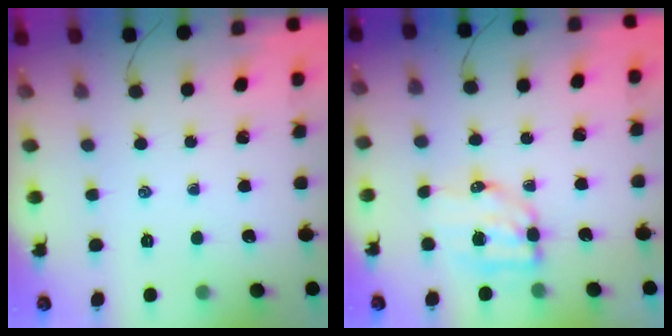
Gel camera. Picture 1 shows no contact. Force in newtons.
{"total": 6.9, "press": 6.8, "slide": 1.2}